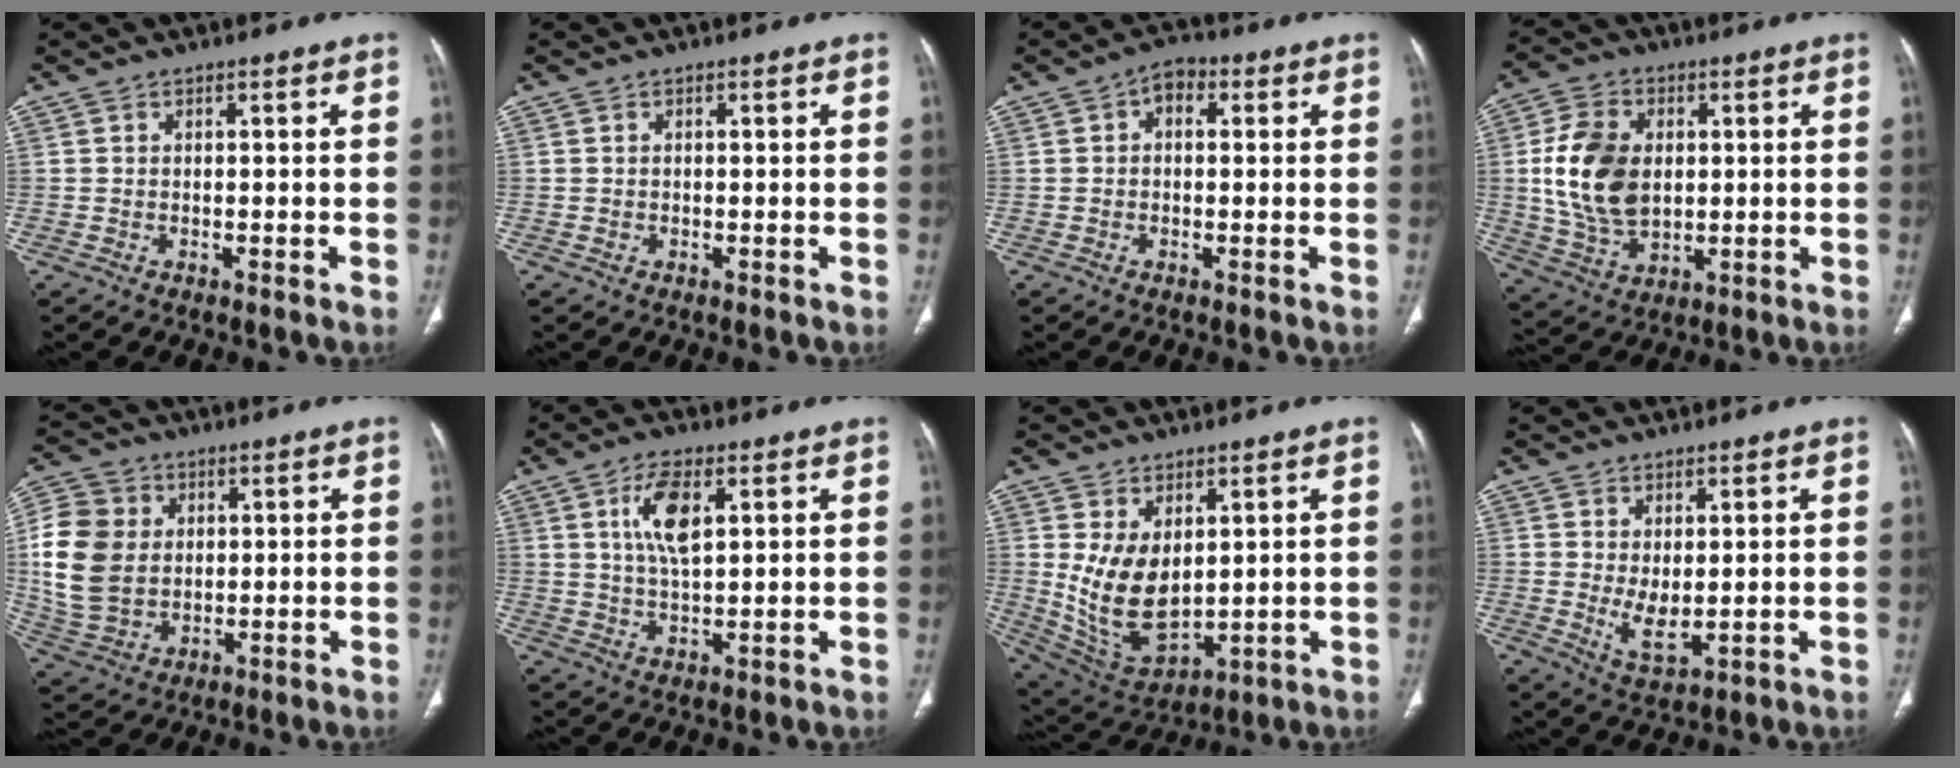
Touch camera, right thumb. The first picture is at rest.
{"total": 0.0}
{"total": 3.9, "force": [0.9, 2.6, 2.7], "torque": [-0.026, 0.012, 0.005]}
{"total": 14.4, "force": [1.5, 9.6, 10.5], "torque": [-0.188, -0.007, 0.034]}
{"total": 14.5, "force": [1.7, 11.5, 8.7], "torque": [-0.169, -0.001, 0.038]}
{"total": 7.6, "force": [2.7, 3.1, 6.4], "torque": [-0.120, -0.011, 0.053]}
{"total": 12.3, "force": [2.1, 7.5, 9.6], "torque": [-0.161, -0.021, 0.067]}
{"total": 4.9, "force": [0.4, 2.4, 4.2], "torque": [-0.070, -0.019, 0.020]}